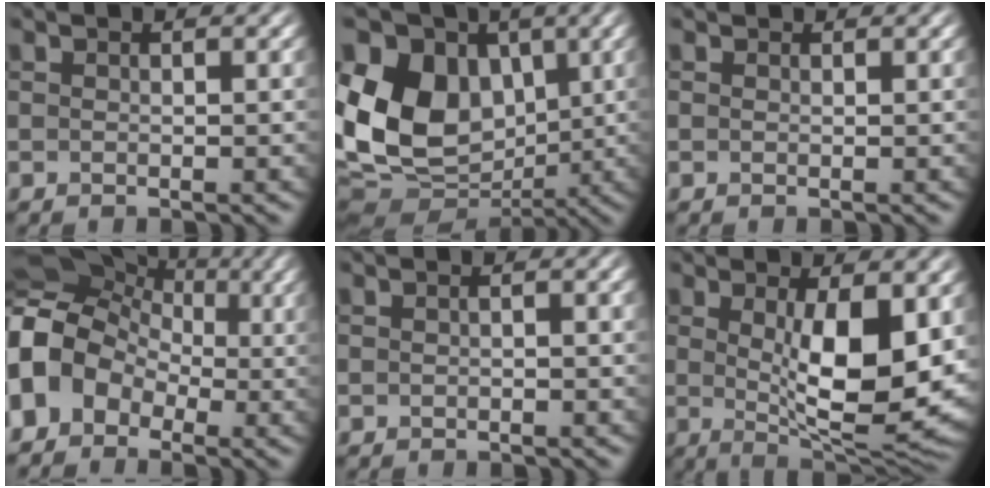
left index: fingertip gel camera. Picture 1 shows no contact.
{"total": 14.0, "force": [0.8, 10.6, 9.1], "torque": [-0.170, 0.009, 0.021]}
{"total": 0.5, "force": [0.4, 0.3, 0.1], "torque": [-0.004, -0.003, 0.004]}
{"total": 9.3, "force": [-2.3, 7.5, 5.0], "torque": [-0.100, 0.015, -0.058]}
{"total": 0.7, "force": [-0.5, 0.1, 0.5], "torque": [-0.011, -0.001, -0.009]}
{"total": 9.6, "force": [0.3, 3.1, 9.1], "torque": [-0.147, -0.022, 0.013]}